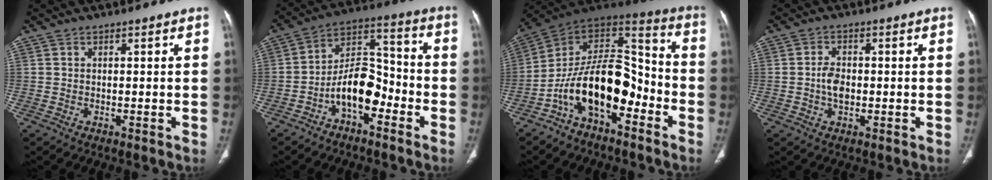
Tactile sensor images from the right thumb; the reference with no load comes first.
{"total": 11.6, "force": [-5.0, 6.4, 8.3], "torque": [-0.122, 0.066, -0.092]}
{"total": 18.2, "force": [-7.5, 9.6, 13.5], "torque": [-0.202, 0.093, -0.135]}
{"total": 3.9, "force": [-0.5, 2.5, 2.9], "torque": [-0.048, 0.009, -0.012]}